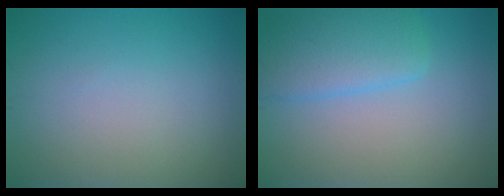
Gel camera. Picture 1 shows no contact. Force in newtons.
{"total": 4.1, "press": 4.1, "slide": 0.2}